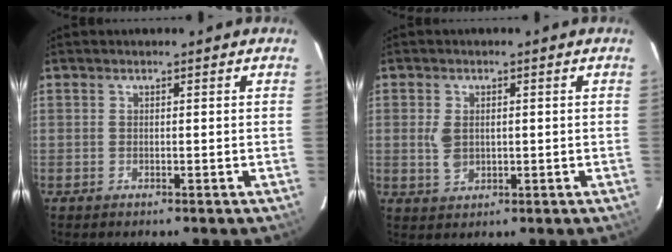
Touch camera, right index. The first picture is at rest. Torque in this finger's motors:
{"motor_torque": [0.06, 0.01, 0.05, 0.03]}